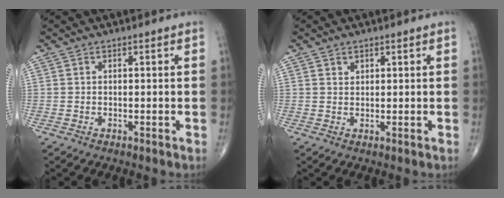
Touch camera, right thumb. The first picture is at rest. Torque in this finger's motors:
{"motor_torque": [-0.16, -0.09, -0.05, 0.20, 0.00]}